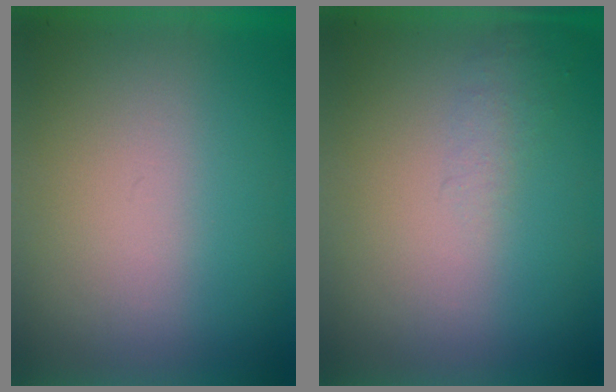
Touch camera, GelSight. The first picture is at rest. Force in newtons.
{"total": 1.0}